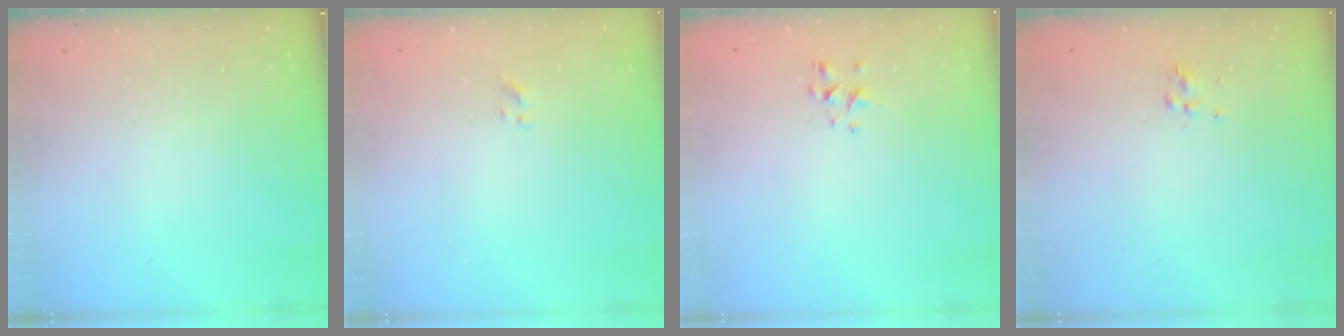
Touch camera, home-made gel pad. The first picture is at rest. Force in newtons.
{"total": 1.3, "press": 1.1, "slide": 0.6}
{"total": 1.3, "press": 1.1, "slide": 0.6}
{"total": 3.3, "press": 2.9, "slide": 1.4}